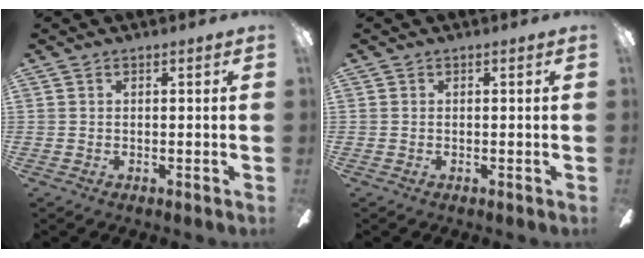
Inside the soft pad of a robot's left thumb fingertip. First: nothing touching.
{"total": 0.0}